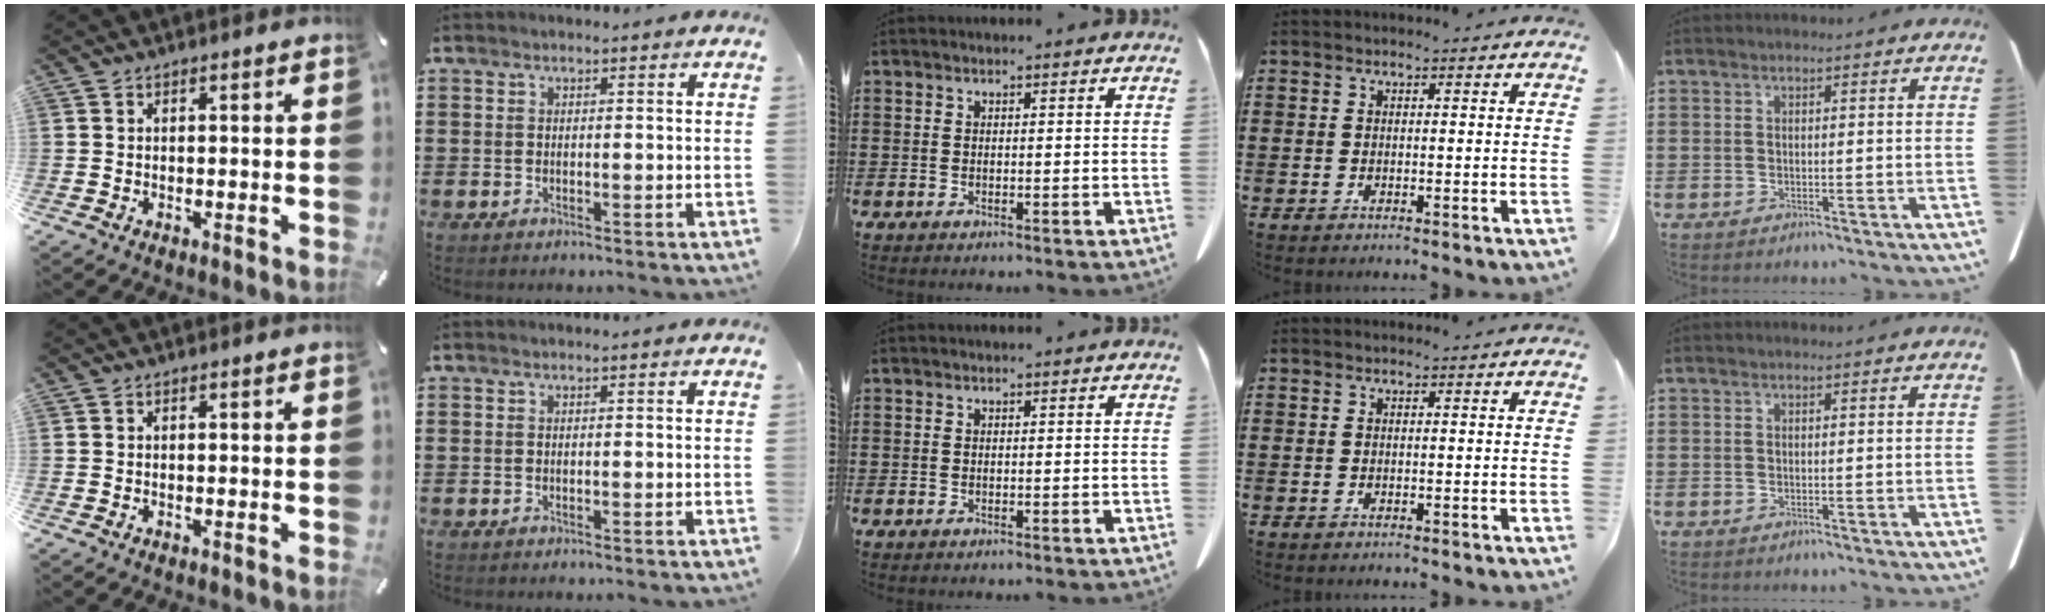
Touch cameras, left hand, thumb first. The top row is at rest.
{}